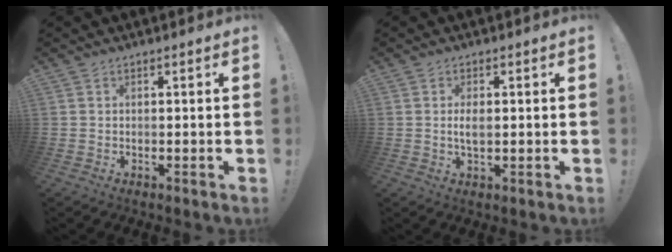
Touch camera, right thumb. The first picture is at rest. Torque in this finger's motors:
{"motor_torque": [-0.09, 0.07, -0.02, 0.06, 0.07]}